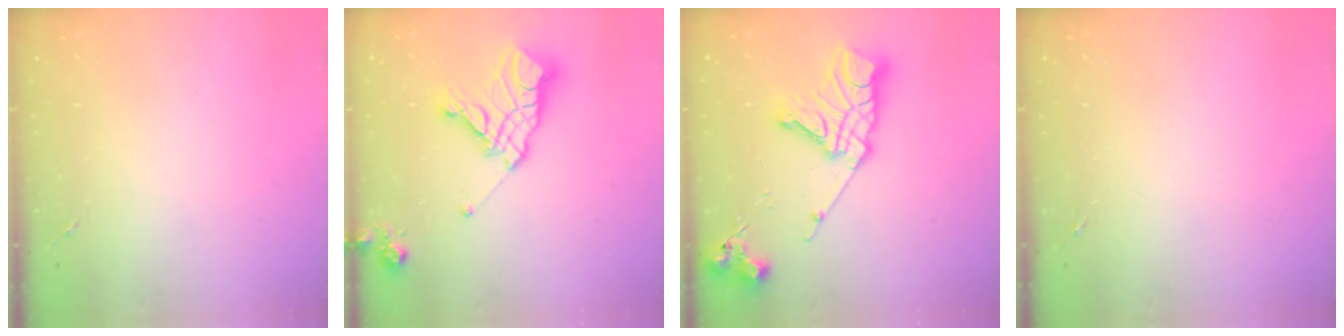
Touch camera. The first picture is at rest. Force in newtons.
{"total": 16.6, "press": 16.5, "slide": 2.1}
{"total": 19.3, "press": 19.2, "slide": 1.8}
{"total": 0.0}